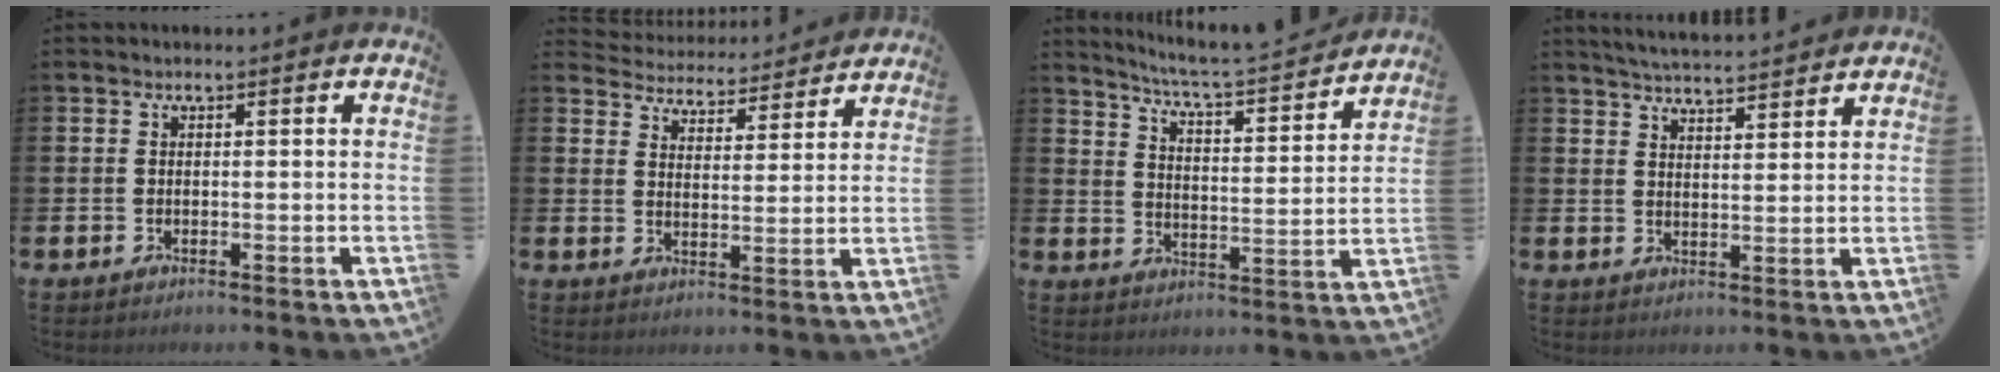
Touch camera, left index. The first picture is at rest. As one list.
[{"total": 4.8, "force": [4.7, 0.8, -0.4], "torque": [-0.013, -0.041, 0.082]}, {"total": 5.9, "force": [5.7, -0.5, 1.4], "torque": [-0.052, -0.053, 0.092]}, {"total": 4.7, "force": [4.7, 0.0, 0.4], "torque": [-0.015, -0.032, 0.083]}]